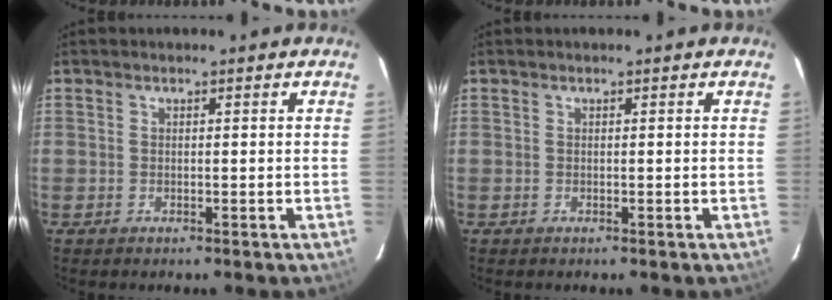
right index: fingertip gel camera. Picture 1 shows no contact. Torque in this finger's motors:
{"motor_torque": [-0.12, 0.12, 0.03, 0.00]}